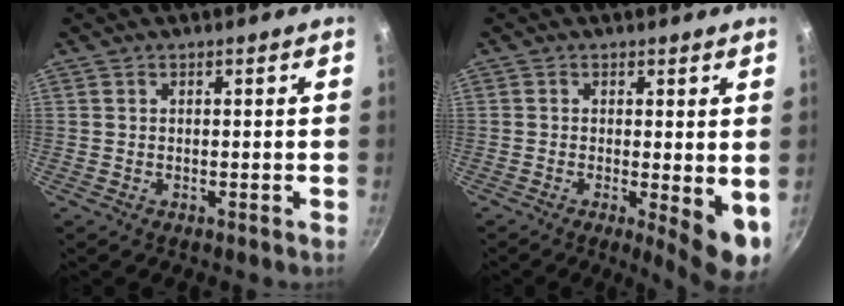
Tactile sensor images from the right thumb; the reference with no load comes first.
{"total": 7.4, "force": [-0.8, 2.1, 7.1], "torque": [-0.089, -0.013, -0.008]}